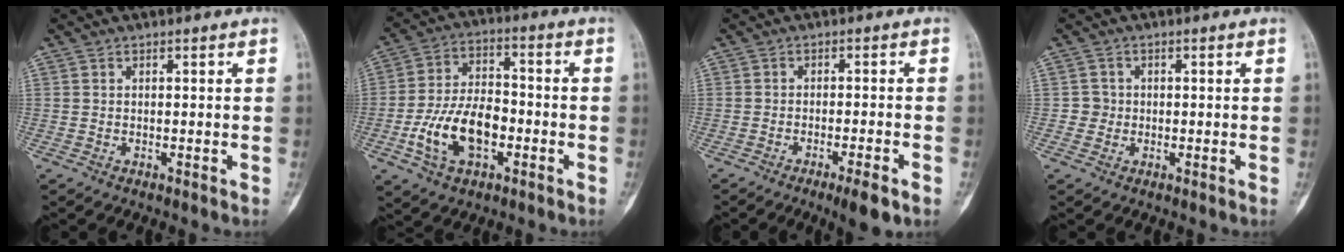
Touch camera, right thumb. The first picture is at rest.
{"total": 13.8, "force": [-4.1, 8.0, 10.5], "torque": [-0.186, 0.031, -0.074]}
{"total": 5.0, "force": [-2.9, 0.5, 4.0], "torque": [-0.065, 0.005, -0.046]}
{"total": 2.1, "force": [-0.2, 2.1, 0.1], "torque": [0.014, 0.008, -0.008]}